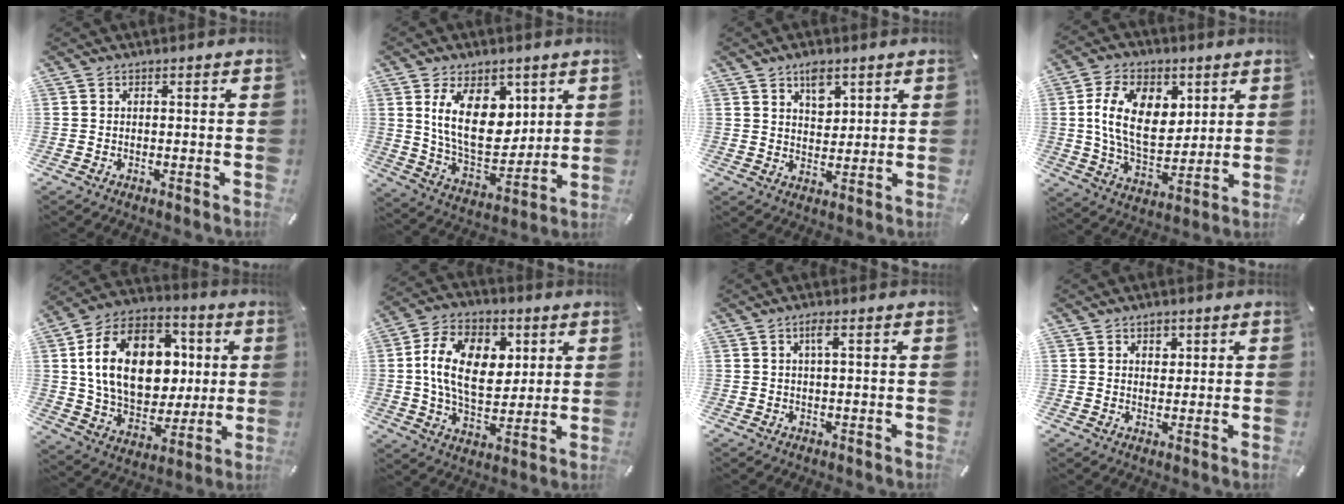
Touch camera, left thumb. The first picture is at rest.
{"total": 16.3, "force": [6.2, 10.3, 11.0], "torque": [-0.190, -0.028, 0.112]}
{"total": 5.7, "force": [3.4, 3.6, 2.8], "torque": [-0.025, -0.017, 0.055]}
{"total": 15.7, "force": [4.2, 10.2, 11.1], "torque": [-0.210, 0.010, 0.075]}
{"total": 22.1, "force": [3.9, 15.8, 15.0], "torque": [-0.280, 0.001, 0.069]}
{"total": 16.7, "force": [3.2, 11.2, 12.0], "torque": [-0.212, 0.016, 0.056]}
{"total": 2.6, "force": [0.8, 0.3, 2.4], "torque": [-0.049, 0.004, 0.010]}
{"total": 2.6, "force": [1.3, 2.1, 0.8], "torque": [0.006, -0.007, 0.018]}